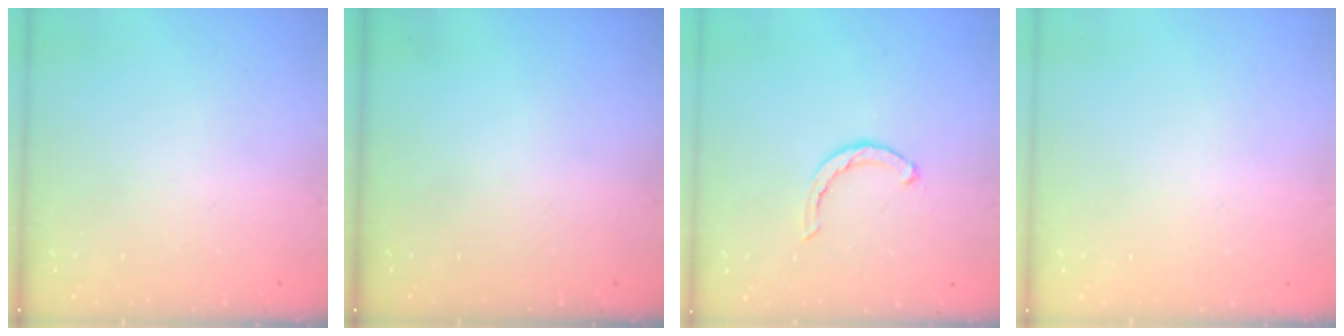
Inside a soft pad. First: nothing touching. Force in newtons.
{"total": 0.0}
{"total": 2.7, "press": 2.7, "slide": 0.4}
{"total": 2.6, "press": 2.6, "slide": 0.2}